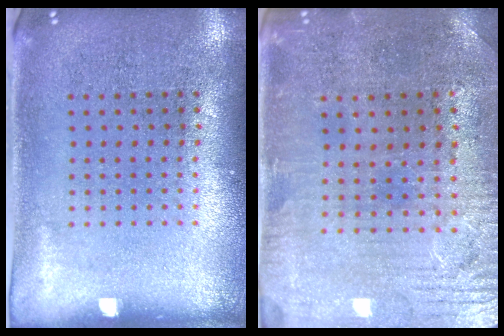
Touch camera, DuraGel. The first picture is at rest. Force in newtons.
{"total": 1.0, "press": 0.8, "slide": 0.6}